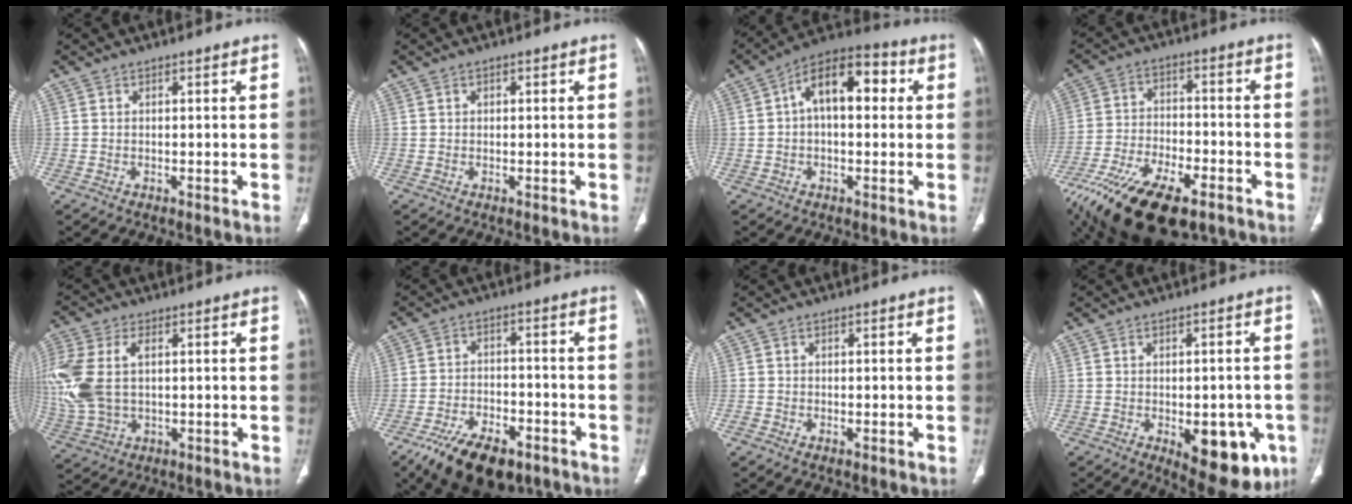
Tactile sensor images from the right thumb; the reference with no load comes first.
{"total": 0.6, "force": [0.3, 0.4, 0.4], "torque": [0.000, 0.001, 0.003]}
{"total": 13.2, "force": [2.4, 7.2, 10.8], "torque": [-0.149, 0.037, 0.027]}
{"total": 21.3, "force": [-13.9, 8.9, 13.4], "torque": [-0.274, 0.021, -0.242]}
{"total": 15.3, "force": [1.8, 9.5, 11.9], "torque": [-0.306, 0.008, 0.043]}
{"total": 14.6, "force": [-9.6, 7.0, 8.5], "torque": [-0.127, 0.042, -0.156]}
{"total": 1.0, "force": [-0.7, 0.5, 0.6], "torque": [-0.013, 0.000, -0.014]}
{"total": 13.8, "force": [-5.1, 6.7, 11.0], "torque": [-0.110, 0.006, -0.051]}